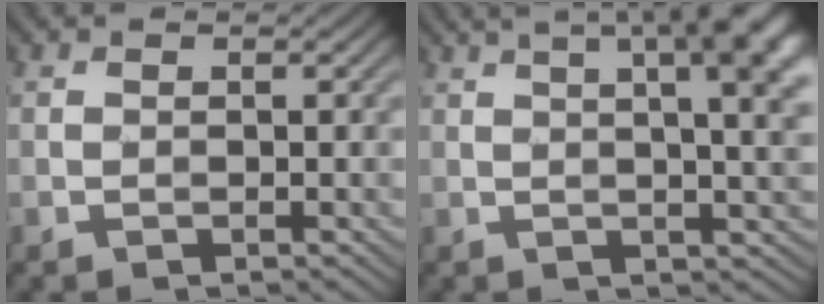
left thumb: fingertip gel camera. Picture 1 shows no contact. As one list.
[{"total": 15.5, "force": [6.1, 5.1, 13.3], "torque": [-0.150, 0.054, 0.066]}]